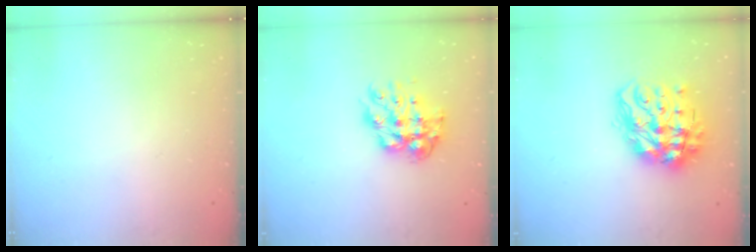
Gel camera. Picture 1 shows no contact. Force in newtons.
{"total": 10.9, "press": 10.8, "slide": 0.9}
{"total": 17.9, "press": 17.8, "slide": 1.8}